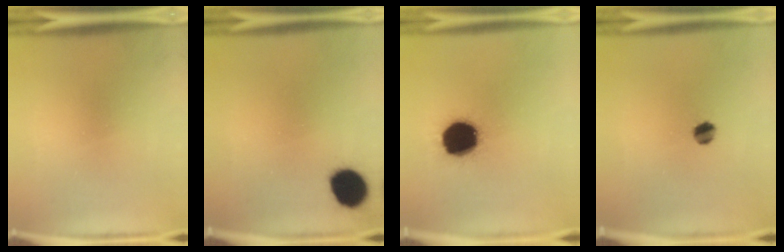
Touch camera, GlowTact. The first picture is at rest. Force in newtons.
{"total": 9.8}
{"total": 19.1}
{"total": 3.8}